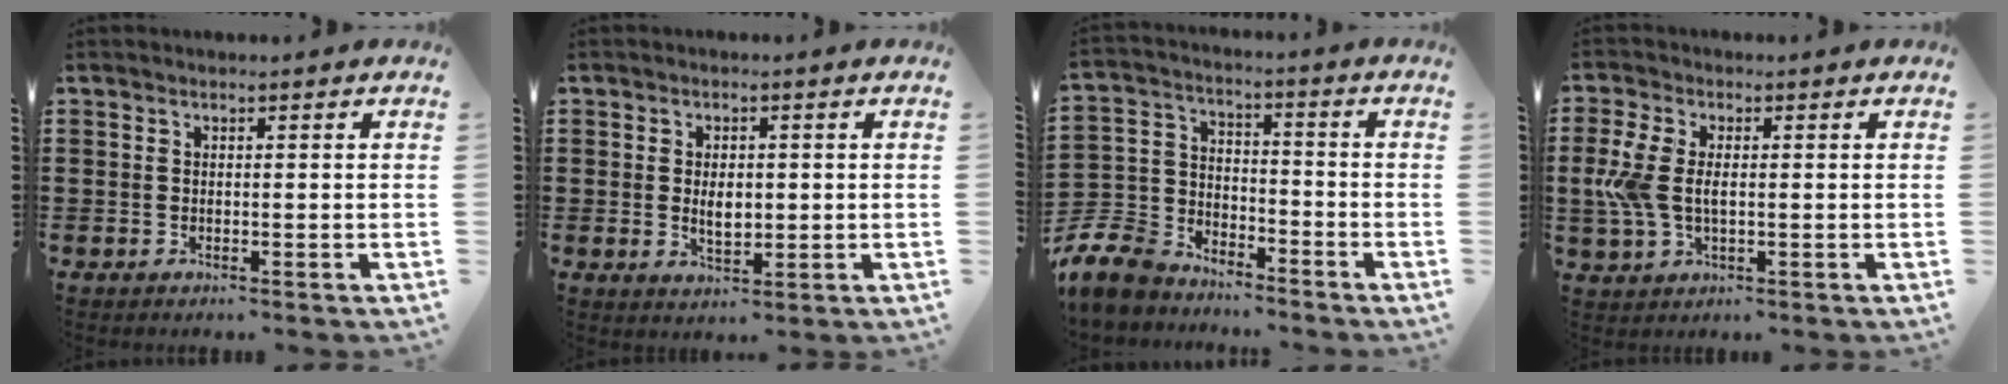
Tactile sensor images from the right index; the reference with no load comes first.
{"total": 3.6, "force": [0.1, 2.0, 3.0], "torque": [-0.051, 0.005, -0.001]}
{"total": 9.2, "force": [-8.2, 3.4, 2.2], "torque": [-0.080, 0.012, -0.171]}
{"total": 6.4, "force": [0.1, 3.5, 5.3], "torque": [-0.137, -0.002, -0.006]}